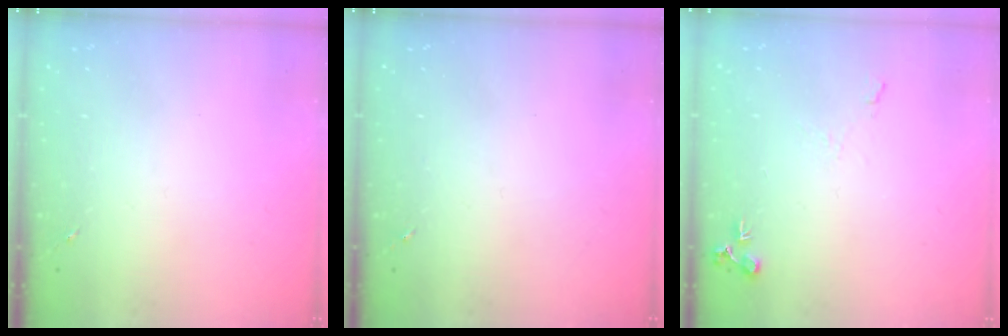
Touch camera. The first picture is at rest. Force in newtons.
{"total": 0.0}
{"total": 6.8, "press": 6.8, "slide": 0.9}